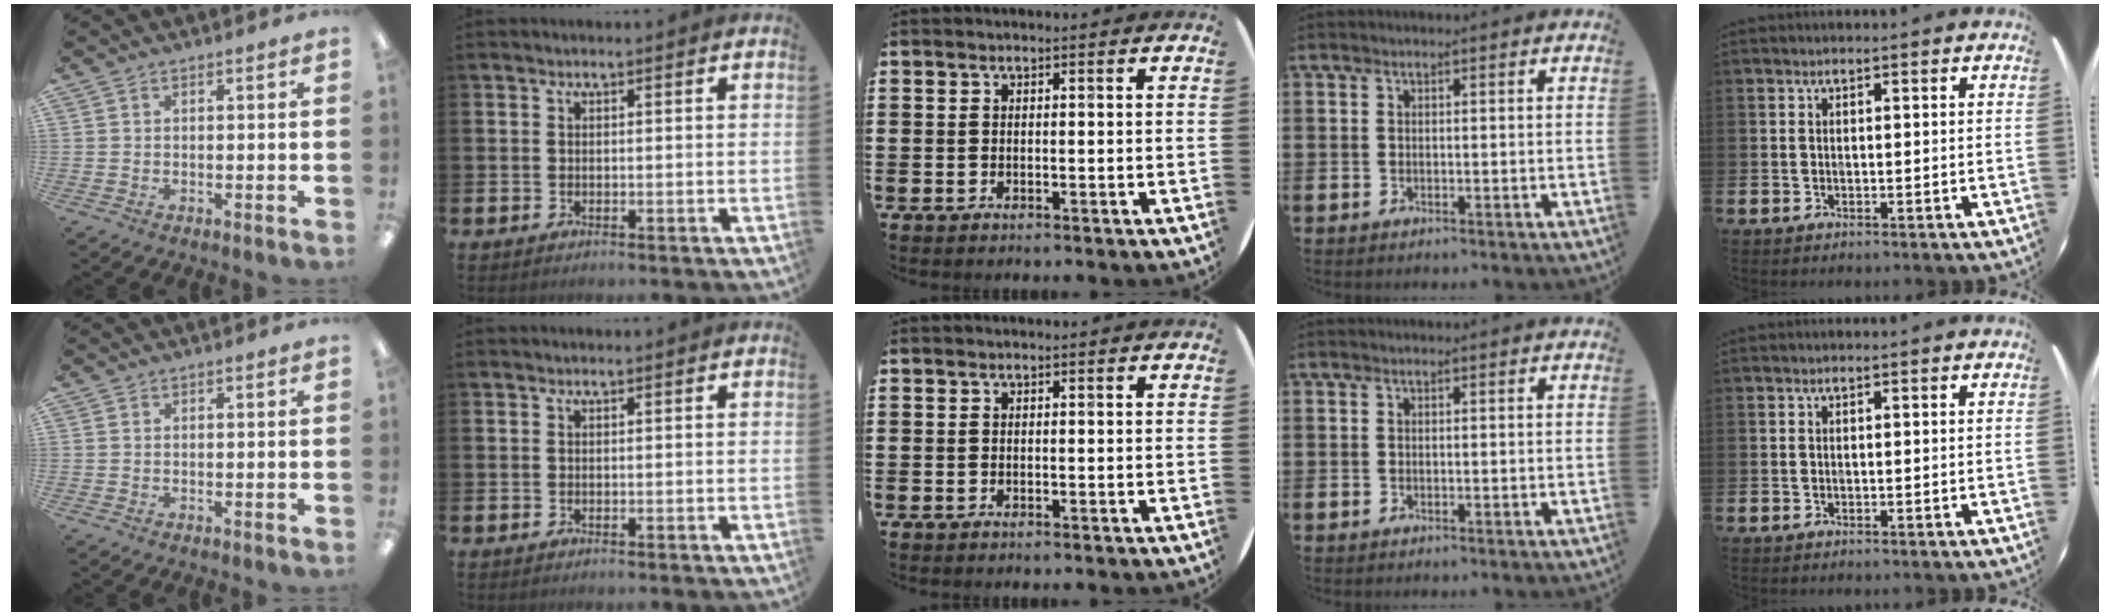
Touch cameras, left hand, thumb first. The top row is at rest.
{}